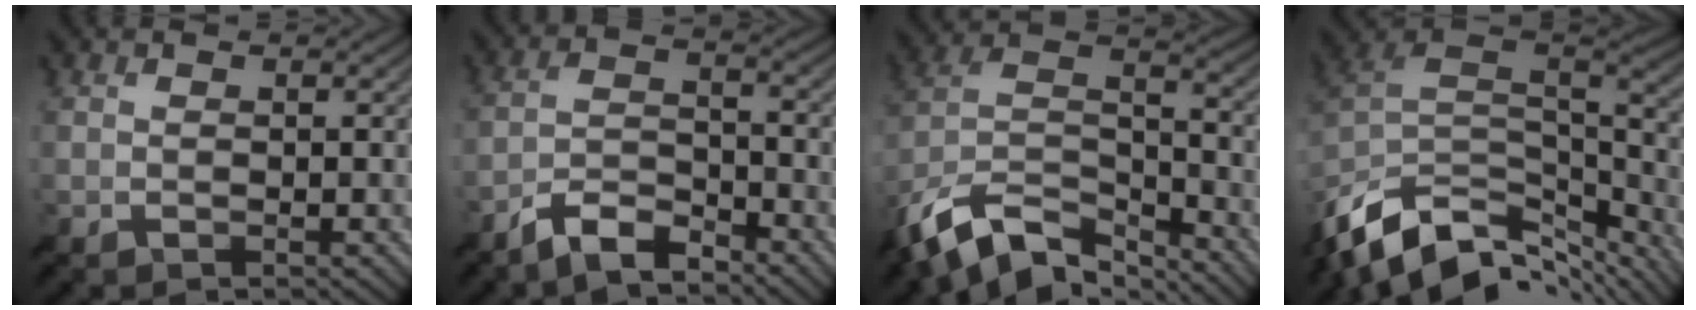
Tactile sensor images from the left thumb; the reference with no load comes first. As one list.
[{"total": 6.0, "force": [-4.9, 1.6, 3.1], "torque": [-0.061, 0.000, -0.101]}, {"total": 14.1, "force": [-9.8, 6.5, 7.8], "torque": [-0.194, -0.007, -0.178]}, {"total": 14.1, "force": [-8.6, 7.3, 8.4], "torque": [-0.217, -0.021, -0.139]}]